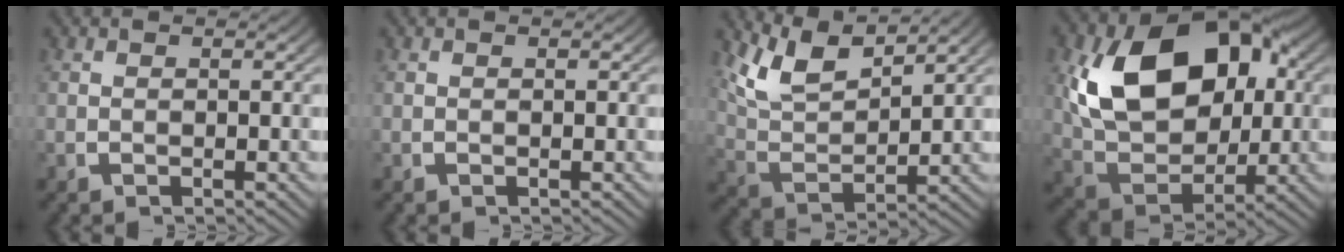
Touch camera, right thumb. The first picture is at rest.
{"total": 0.0}
{"total": 7.8, "force": [3.7, 4.3, 5.3], "torque": [-0.121, -0.012, 0.074]}
{"total": 17.2, "force": [2.3, 11.5, 12.6], "torque": [-0.265, -0.031, 0.050]}